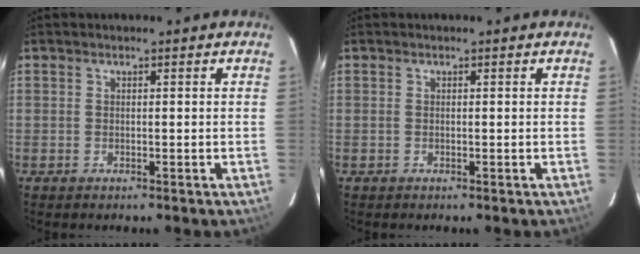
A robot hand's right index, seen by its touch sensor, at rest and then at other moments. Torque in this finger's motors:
{"motor_torque": [-0.06, 0.02, 0.04, 0.01]}